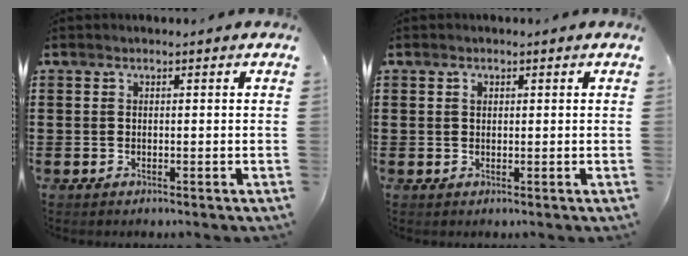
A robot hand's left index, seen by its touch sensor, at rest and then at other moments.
{"total": 0.8, "force": [0.4, 0.6, 0.5], "torque": [-0.011, 0.004, 0.007]}